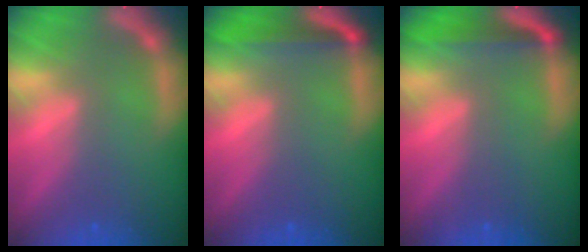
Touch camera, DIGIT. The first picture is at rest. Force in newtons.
{"total": 4.0}
{"total": 3.5}